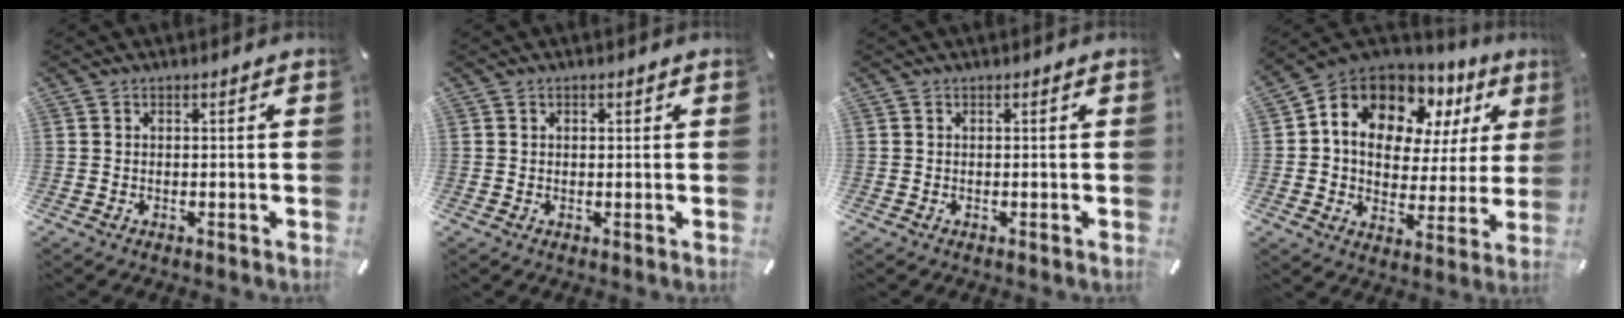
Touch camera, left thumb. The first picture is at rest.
{"total": 0.7, "force": [0.3, 0.5, 0.4], "torque": [-0.008, 0.005, 0.004]}
{"total": 0.0}
{"total": 13.8, "force": [7.3, 9.7, 6.6], "torque": [-0.120, -0.045, 0.130]}